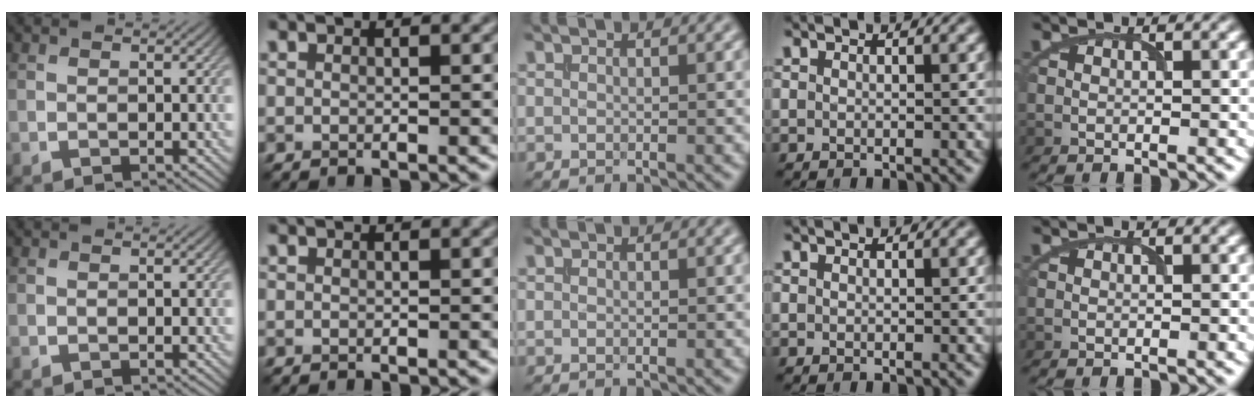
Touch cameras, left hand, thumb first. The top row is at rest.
{}